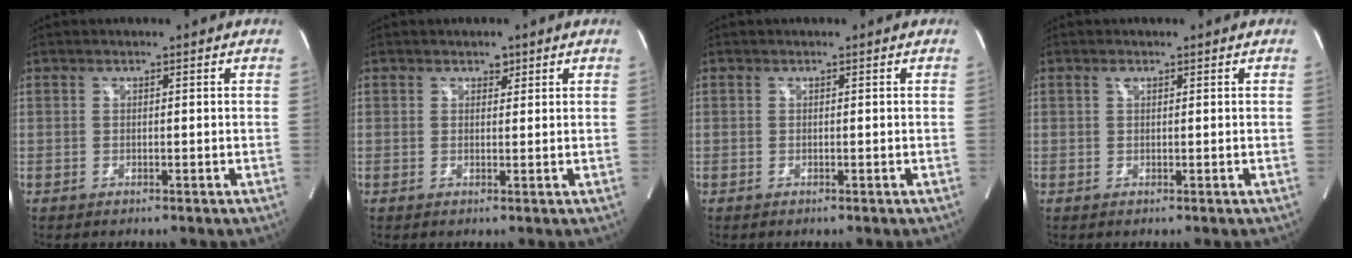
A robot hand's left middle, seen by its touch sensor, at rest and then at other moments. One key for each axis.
{"total": 1.2, "fx": 0.8, "fy": 0.8, "fz": 0.5, "tx": -0.006, "ty": 0.002, "tz": 0.012}
{"total": 0.0}
{"total": 0.6, "fx": 0.4, "fy": 0.2, "fz": 0.4, "tx": -0.012, "ty": 0.003, "tz": 0.007}